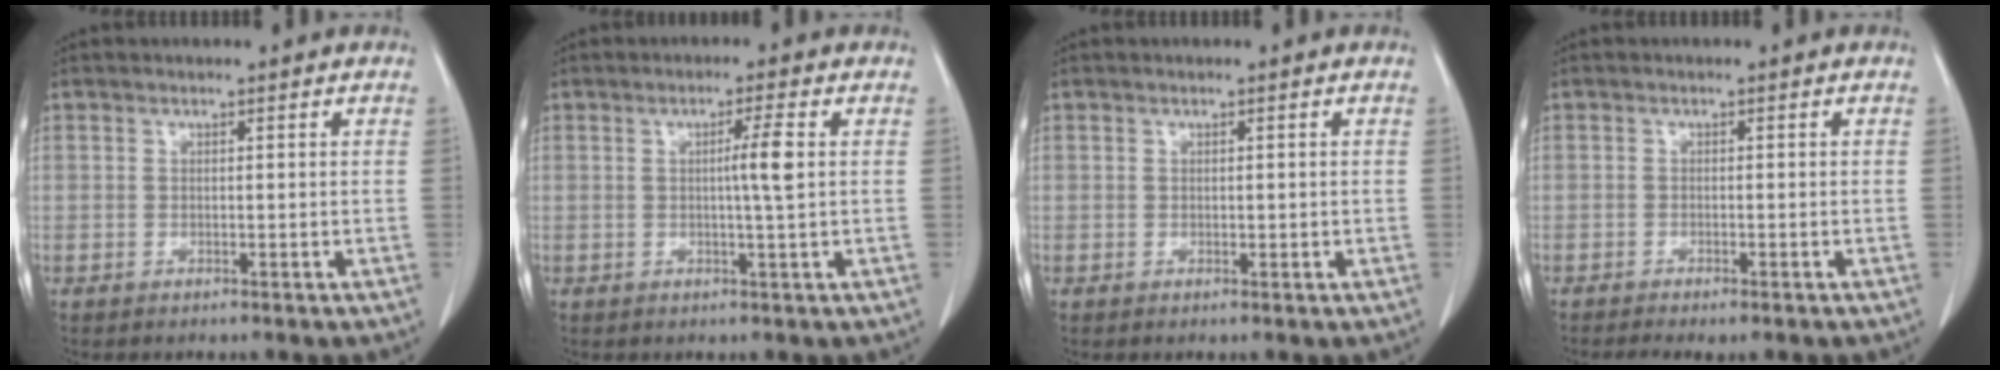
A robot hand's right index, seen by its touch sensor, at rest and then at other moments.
{"total": 3.5, "force": [0.4, -0.6, 3.5], "torque": [-0.059, -0.001, 0.008]}
{"total": 0.6, "force": [0.1, 0.4, 0.3], "torque": [-0.002, 0.002, 0.004]}
{"total": 4.5, "force": [-3.5, 1.0, 2.6], "torque": [-0.036, -0.011, -0.049]}